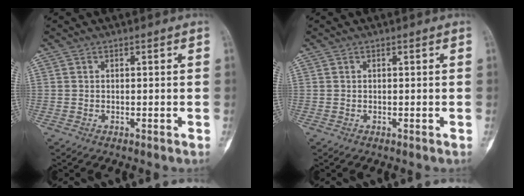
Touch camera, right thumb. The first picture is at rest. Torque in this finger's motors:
{"motor_torque": [0.01, 0.00, 0.05, -0.04, 0.01]}